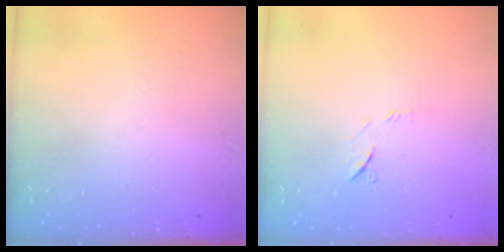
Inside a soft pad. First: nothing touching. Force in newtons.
{"total": 6.8, "press": 6.7, "slide": 0.8}